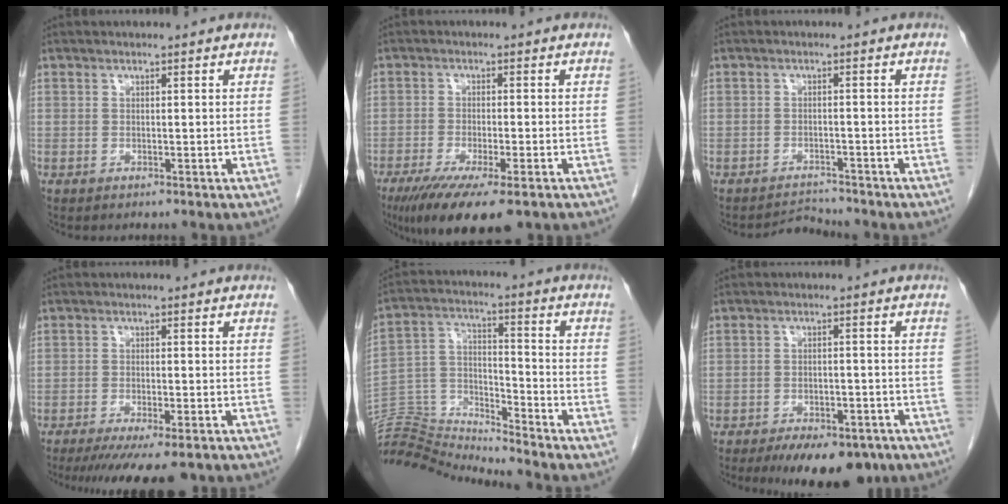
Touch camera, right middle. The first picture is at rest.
{"total": 11.0, "force": [-7.2, 2.2, 8.0], "torque": [-0.127, -0.025, -0.112]}
{"total": 2.5, "force": [-2.3, -0.1, -1.0], "torque": [0.016, -0.008, -0.034]}
{"total": 10.9, "force": [-8.7, 1.8, 6.3], "torque": [-0.088, -0.020, -0.125]}
{"total": 13.3, "force": [-13.3, -1.2, -0.1], "torque": [0.001, 0.045, -0.250]}
{"total": 11.6, "force": [-8.4, 4.8, 6.3], "torque": [-0.089, -0.005, -0.117]}